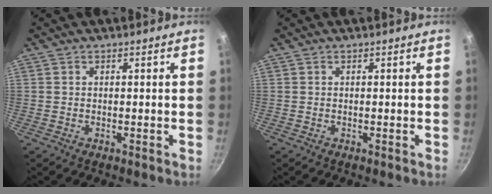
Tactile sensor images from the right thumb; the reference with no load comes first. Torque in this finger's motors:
{"motor_torque": [0.00, 0.00, 0.01, -0.01, 0.00]}